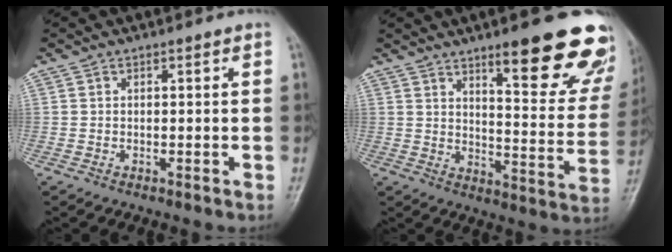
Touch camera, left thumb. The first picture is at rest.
{"total": 21.4, "force": [13.8, 5.4, 15.5], "torque": [-0.158, -0.075, 0.185]}